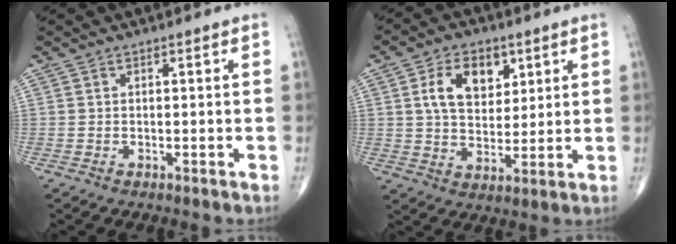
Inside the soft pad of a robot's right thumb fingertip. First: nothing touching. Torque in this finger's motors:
{"motor_torque": [0.97, 1.26, 0.87, 0.41, 0.09]}